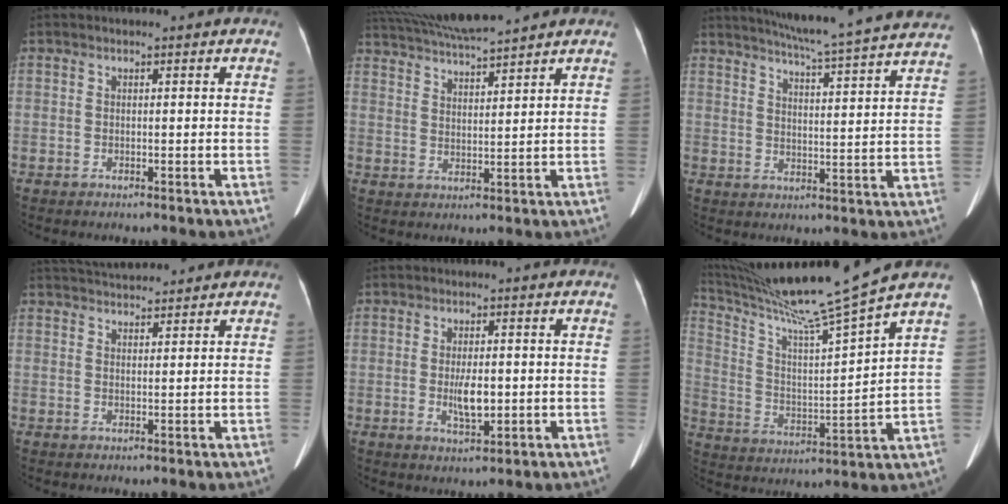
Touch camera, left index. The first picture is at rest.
{"total": 10.7, "force": [9.8, -0.6, 4.2], "torque": [-0.089, 0.019, 0.165]}
{"total": 21.5, "force": [19.5, -0.7, 8.8], "torque": [-0.143, -0.028, 0.248]}
{"total": 6.6, "force": [6.2, 1.0, 1.9], "torque": [-0.039, 0.030, 0.099]}
{"total": 4.1, "force": [-0.4, 1.3, 3.9], "torque": [-0.074, -0.007, -0.004]}
{"total": 17.2, "force": [14.8, -3.5, 8.0], "torque": [-0.151, -0.036, 0.255]}